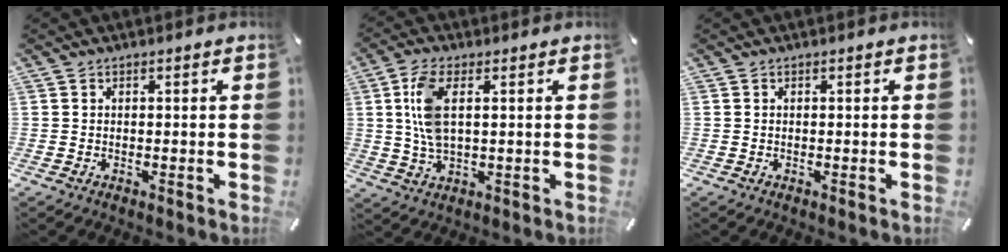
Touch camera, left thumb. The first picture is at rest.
{"total": 8.0, "force": [1.7, 3.6, 6.9], "torque": [-0.158, 0.001, 0.025]}
{"total": 0.0}